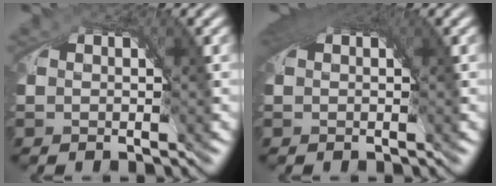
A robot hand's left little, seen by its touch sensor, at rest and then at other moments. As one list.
[{"total": 2.2, "force": [0.7, 0.7, 2.0], "torque": [-0.021, -0.001, 0.009]}]